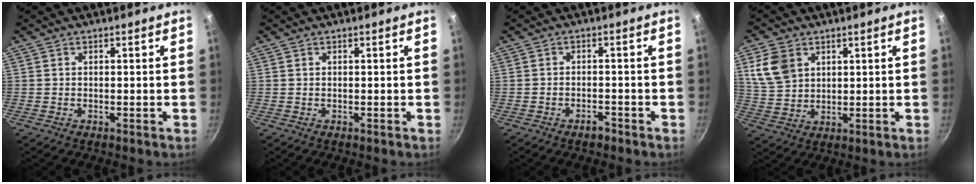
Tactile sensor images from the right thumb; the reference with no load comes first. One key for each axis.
{"total": 0.0}
{"total": 2.1, "fx": -1.6, "fy": 0.9, "fz": 0.8, "tx": -0.006, "ty": 0.021, "tz": -0.020}
{"total": 8.6, "fx": 3.4, "fy": 6.3, "fz": 4.7, "tx": -0.075, "ty": -0.008, "tz": 0.077}